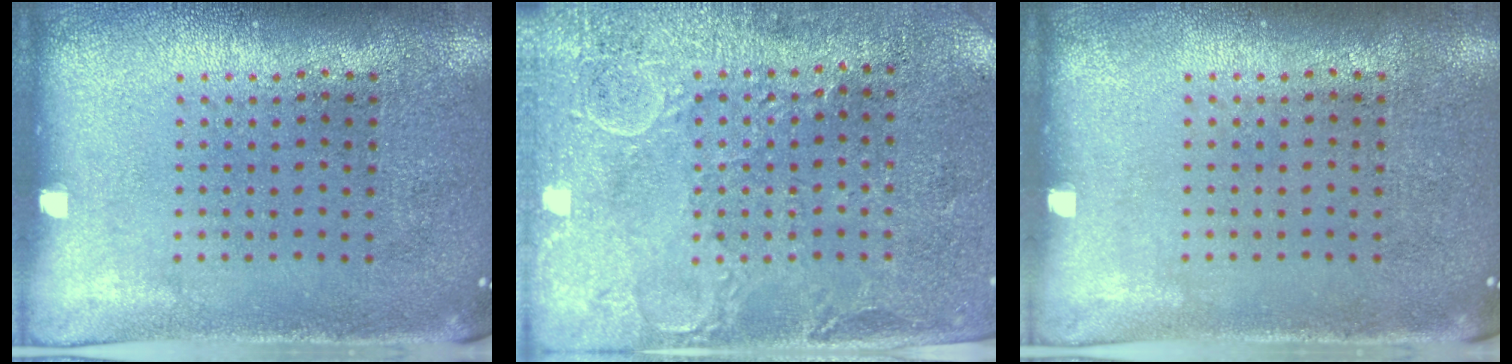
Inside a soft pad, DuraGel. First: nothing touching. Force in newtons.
{"total": 2.7, "press": 2.5, "slide": 0.9}
{"total": 0.0}